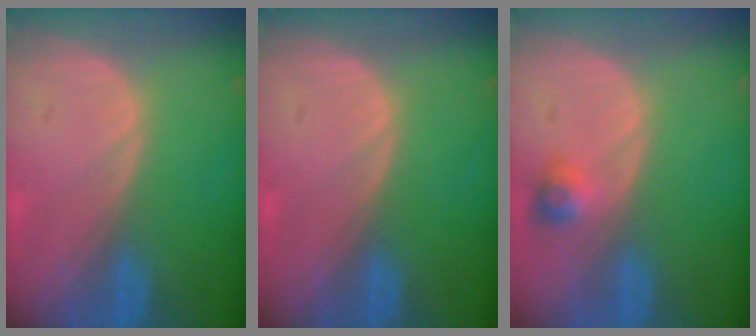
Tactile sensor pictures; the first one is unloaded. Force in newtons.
{"total": 0.0}
{"total": 2.6, "press": 2.4, "slide": 1.0}